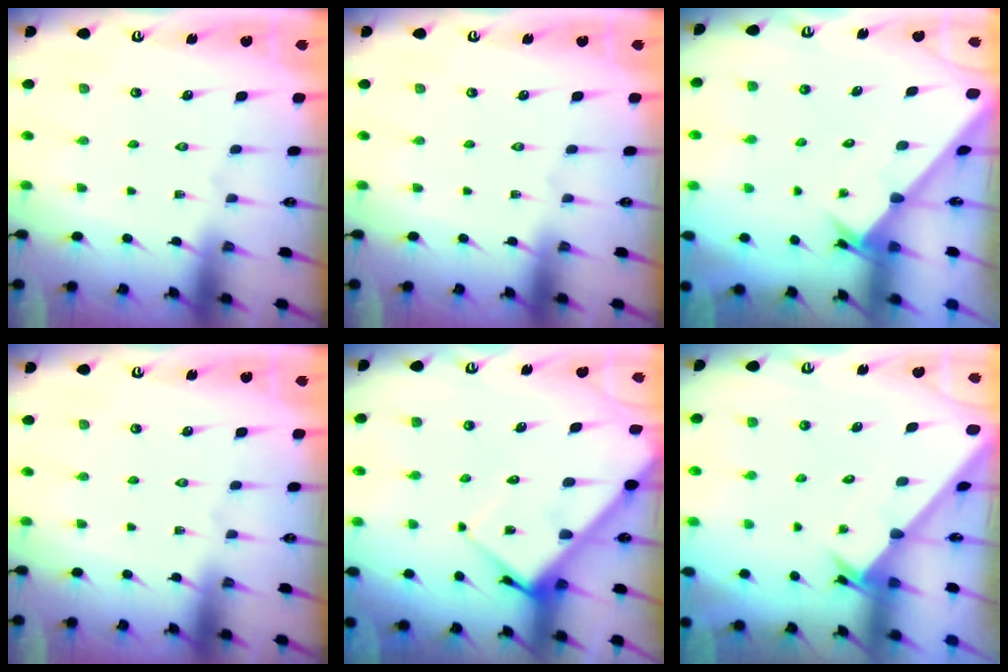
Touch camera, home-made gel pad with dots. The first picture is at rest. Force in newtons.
{"total": 0.0}
{"total": 2.7, "press": 2.7, "slide": 0.2}
{"total": 0.0}
{"total": 7.1, "press": 7.1, "slide": 0.7}
{"total": 2.2, "press": 2.2, "slide": 0.2}